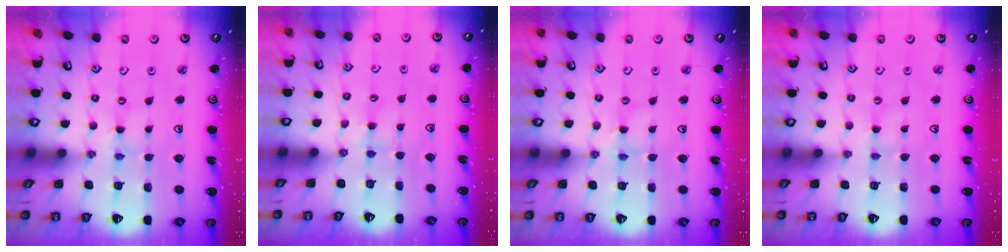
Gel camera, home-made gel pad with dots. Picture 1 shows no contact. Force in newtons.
{"total": 2.4, "press": 2.4, "slide": 0.3}
{"total": 1.6, "press": 1.6, "slide": 0.2}
{"total": 0.8, "press": 0.8, "slide": 0.2}